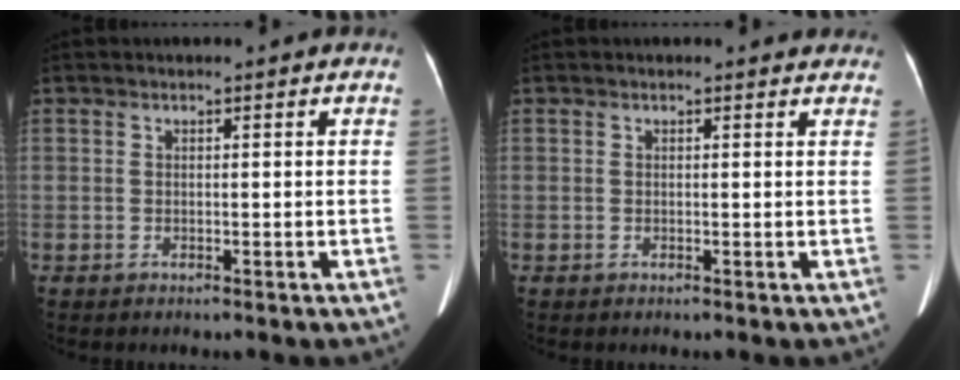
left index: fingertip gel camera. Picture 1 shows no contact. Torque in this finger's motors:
{"motor_torque": [0.15, -0.21, 0.01, 0.00]}